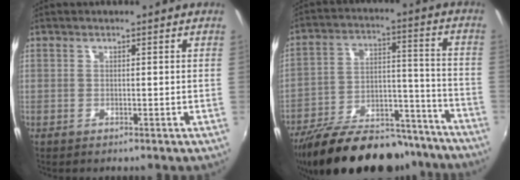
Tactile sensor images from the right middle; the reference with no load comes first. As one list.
[{"total": 26.3, "force": [-21.3, 10.0, 11.8], "torque": [-0.213, 0.023, -0.294]}]